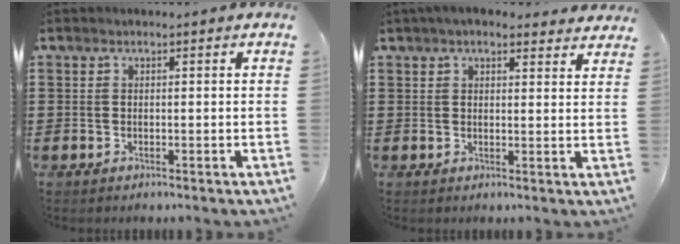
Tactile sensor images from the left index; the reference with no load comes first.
{"total": 3.8, "force": [3.3, 0.9, 1.6], "torque": [-0.041, -0.002, 0.062]}